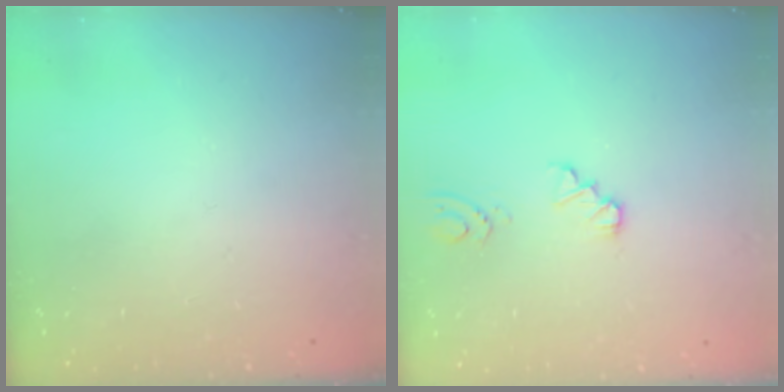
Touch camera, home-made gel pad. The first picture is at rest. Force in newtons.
{"total": 1.9, "press": 1.9, "slide": 0.2}